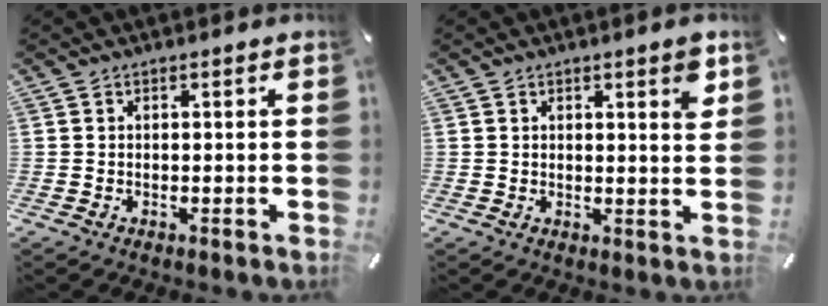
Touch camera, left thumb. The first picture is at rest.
{"total": 4.0, "force": [2.2, 1.2, 3.2], "torque": [-0.043, -0.010, 0.033]}